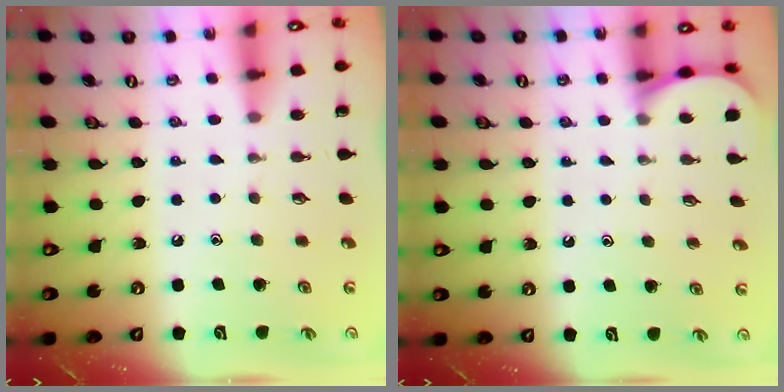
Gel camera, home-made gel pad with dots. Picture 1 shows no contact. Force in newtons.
{"total": 1.4, "press": 1.4, "slide": 0.1}